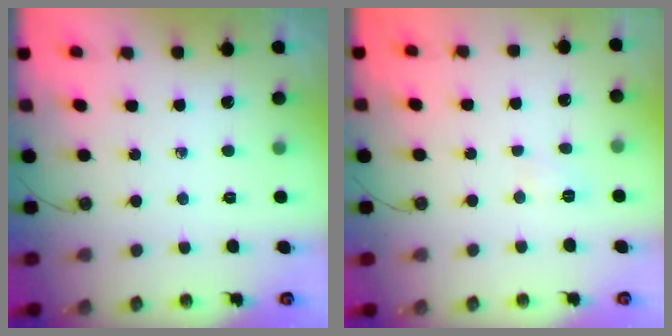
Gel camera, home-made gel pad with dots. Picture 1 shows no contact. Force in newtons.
{"total": 2.9, "press": 2.8, "slide": 0.7}